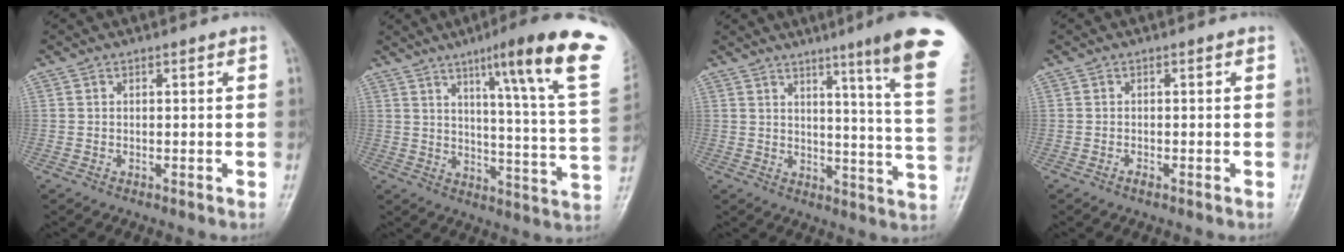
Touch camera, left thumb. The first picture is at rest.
{"total": 22.6, "force": [12.4, 1.6, 18.8], "torque": [-0.240, -0.052, 0.163]}
{"total": 16.9, "force": [10.1, -0.5, 13.5], "torque": [-0.161, -0.072, 0.117]}
{"total": 0.8, "force": [-0.5, 0.2, 0.5], "torque": [-0.009, 0.001, -0.011]}